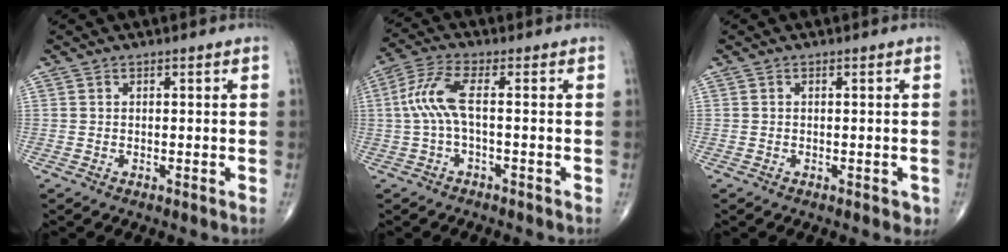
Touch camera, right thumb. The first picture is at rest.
{"total": 7.1, "force": [-0.2, 1.9, 6.8], "torque": [-0.175, 0.024, -0.007]}
{"total": 1.3, "force": [-0.3, 0.7, 1.1], "torque": [-0.012, 0.002, -0.002]}